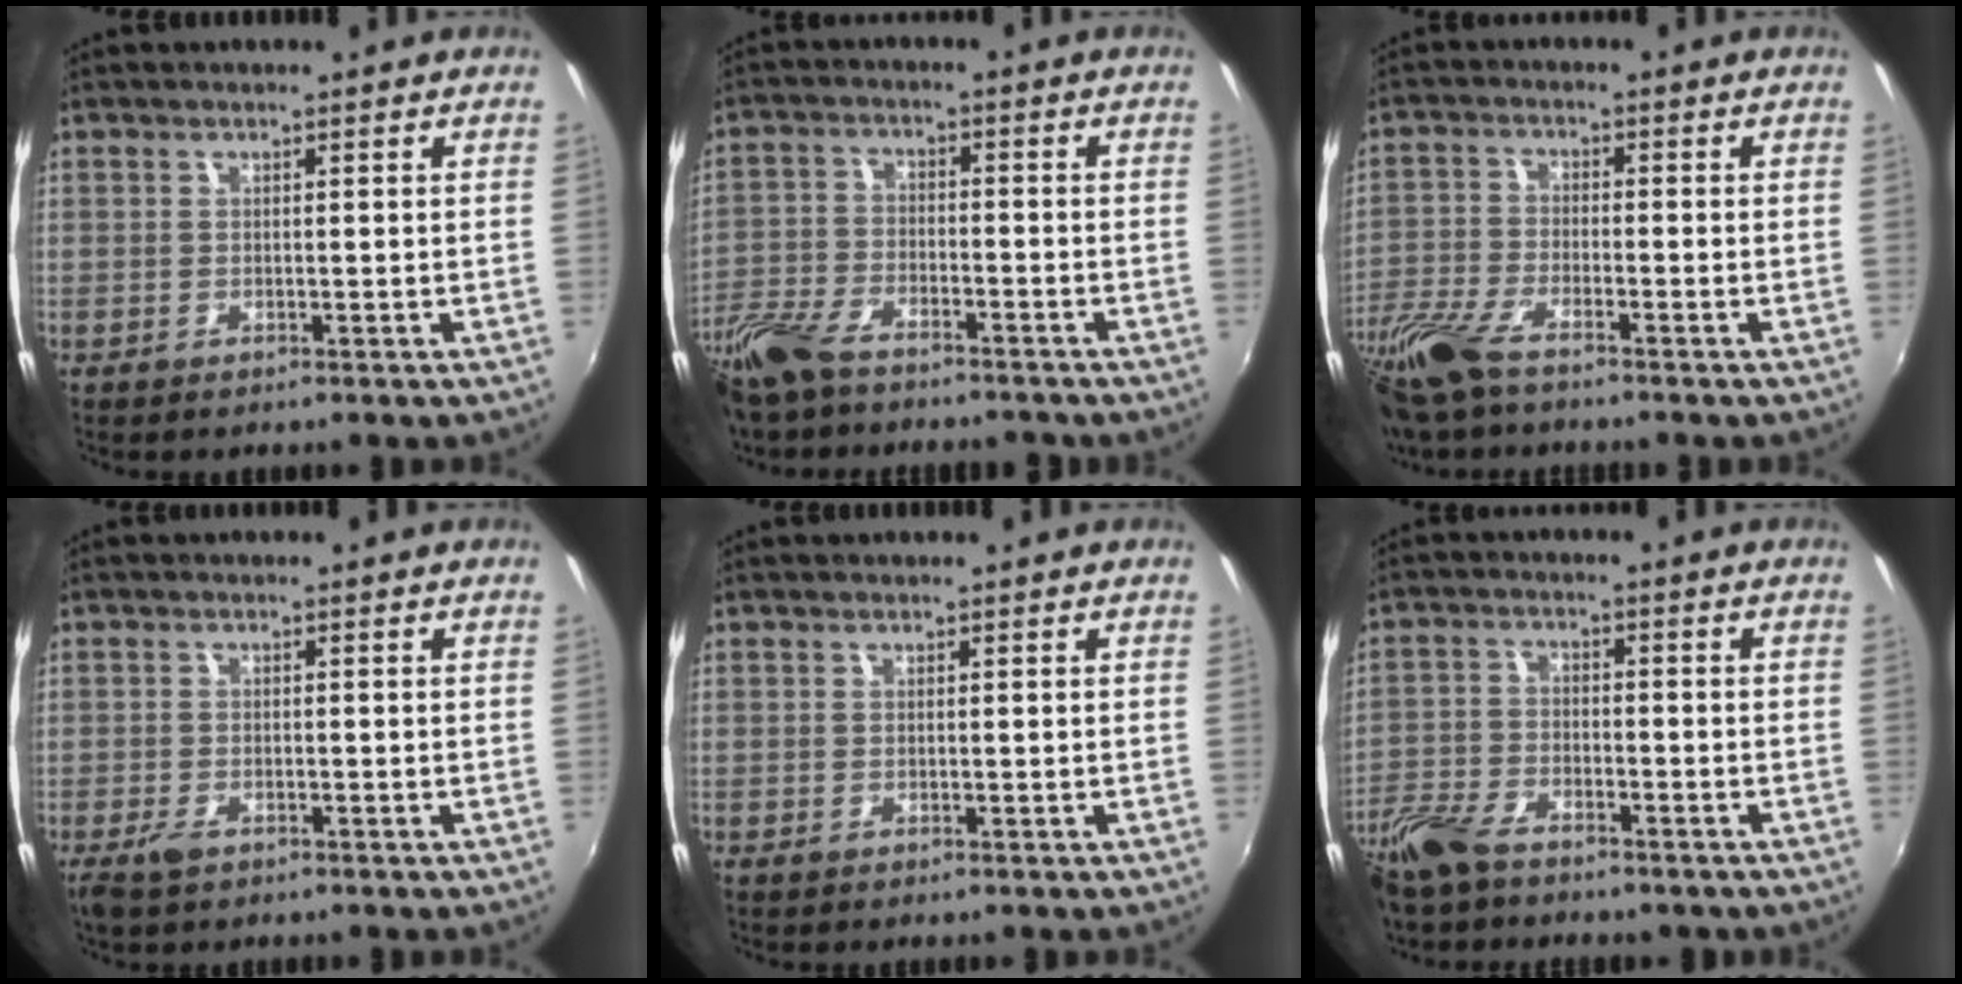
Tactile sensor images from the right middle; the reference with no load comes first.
{"total": 13.8, "force": [-10.9, 5.3, 6.8], "torque": [-0.172, -0.033, -0.206]}
{"total": 10.8, "force": [-8.4, 2.7, 6.3], "torque": [-0.156, -0.027, -0.174]}
{"total": 2.9, "force": [-2.0, 1.3, 1.7], "torque": [-0.040, -0.008, -0.040]}
{"total": 0.0}
{"total": 10.1, "force": [-7.6, 4.5, 4.8], "torque": [-0.126, -0.017, -0.152]}